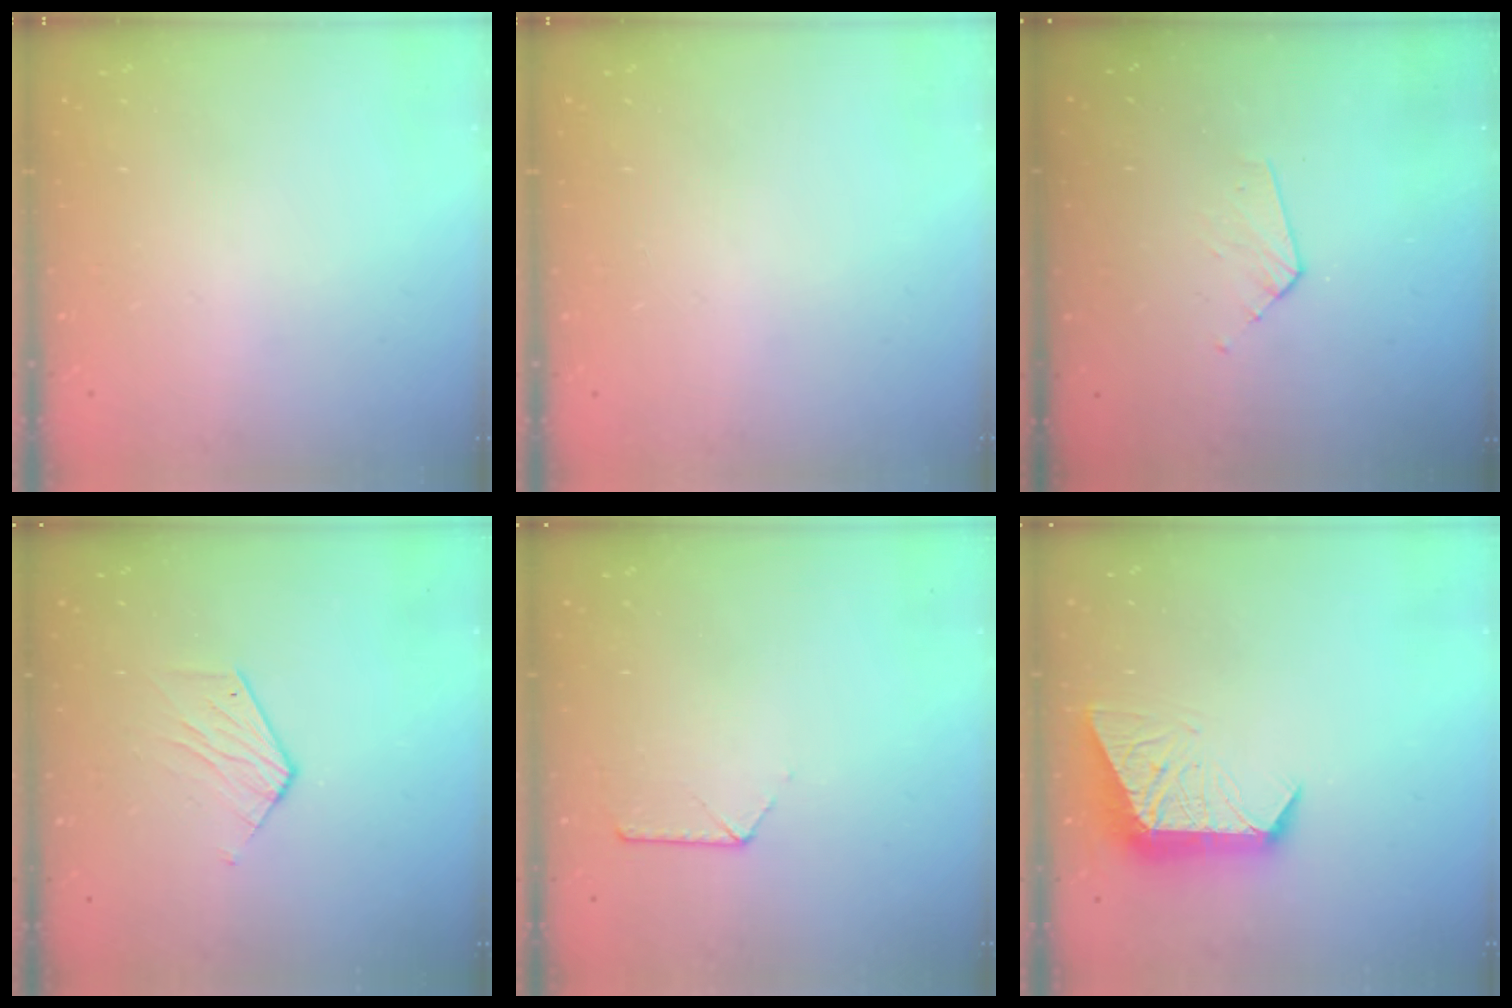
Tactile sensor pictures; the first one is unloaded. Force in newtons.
{"total": 0.0}
{"total": 3.7, "press": 3.6, "slide": 0.3}
{"total": 5.9, "press": 5.9, "slide": 0.5}
{"total": 6.0, "press": 6.0, "slide": 0.5}
{"total": 10.5, "press": 10.5, "slide": 0.9}